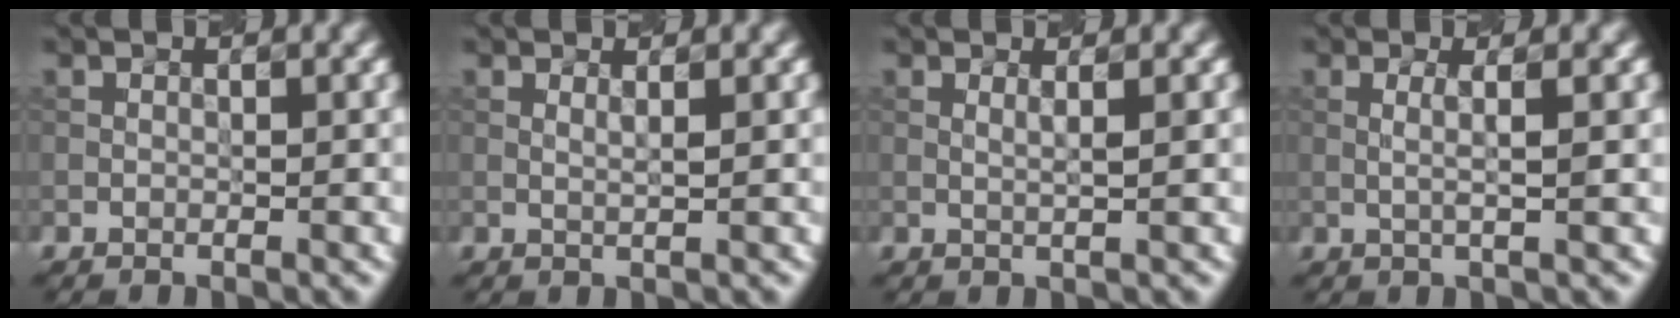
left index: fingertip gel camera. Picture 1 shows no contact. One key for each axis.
{"total": 0.6, "fx": 0.4, "fy": 0.1, "fz": 0.4, "tx": -0.009, "ty": 0.005, "tz": 0.007}
{"total": 0.9, "fx": 0.3, "fy": 0.2, "fz": 0.8, "tx": -0.018, "ty": 0.005, "tz": 0.005}
{"total": 1.8, "fx": 0.1, "fy": 0.3, "fz": 1.8, "tx": -0.035, "ty": 0.005, "tz": 0.004}